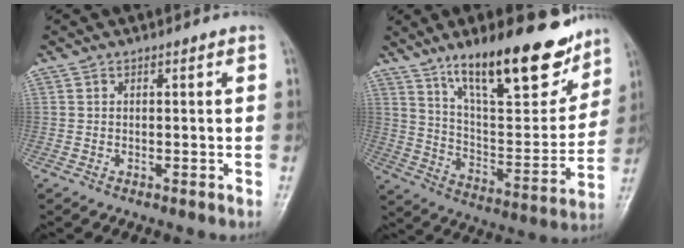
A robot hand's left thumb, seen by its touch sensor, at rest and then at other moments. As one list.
[{"total": 23.0, "force": [15.4, 7.6, 15.3], "torque": [-0.188, -0.071, 0.253]}]